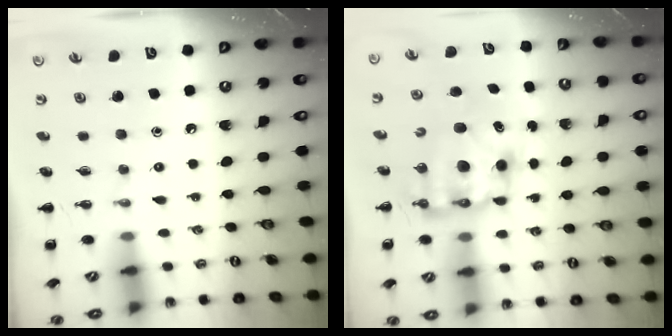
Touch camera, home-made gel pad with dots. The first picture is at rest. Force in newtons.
{"total": 9.6, "press": 9.3, "slide": 2.2}